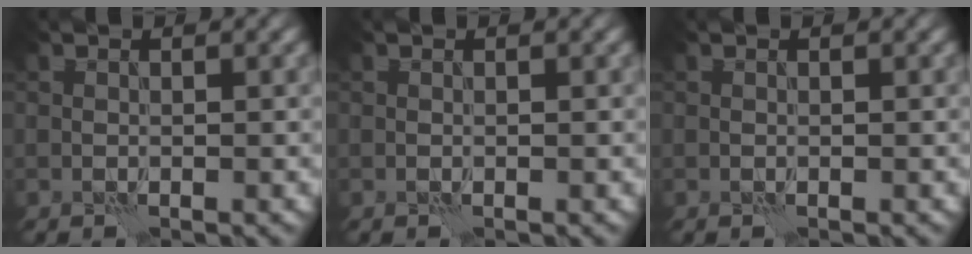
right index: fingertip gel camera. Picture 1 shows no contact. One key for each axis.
{"total": 0.0}
{"total": 0.0}